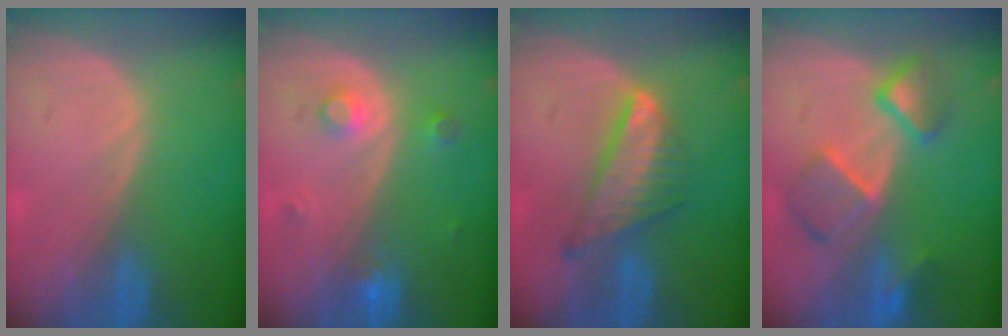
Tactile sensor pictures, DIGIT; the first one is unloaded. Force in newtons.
{"total": 3.2, "press": 2.9, "slide": 1.1}
{"total": 7.6, "press": 6.5, "slide": 3.9}
{"total": 7.1, "press": 6.9, "slide": 1.9}